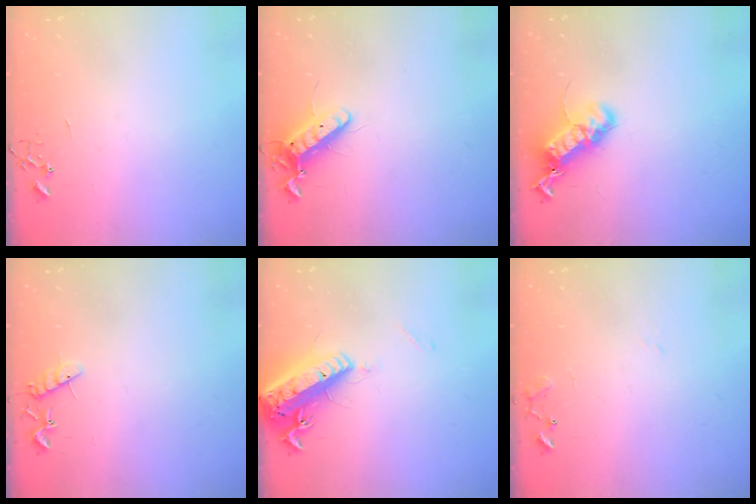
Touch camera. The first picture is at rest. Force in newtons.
{"total": 11.6, "press": 11.4, "slide": 2.2}
{"total": 18.4, "press": 18.4, "slide": 0.6}
{"total": 10.4, "press": 10.3, "slide": 0.9}
{"total": 18.1, "press": 17.7, "slide": 3.9}
{"total": 9.5, "press": 9.5, "slide": 0.7}